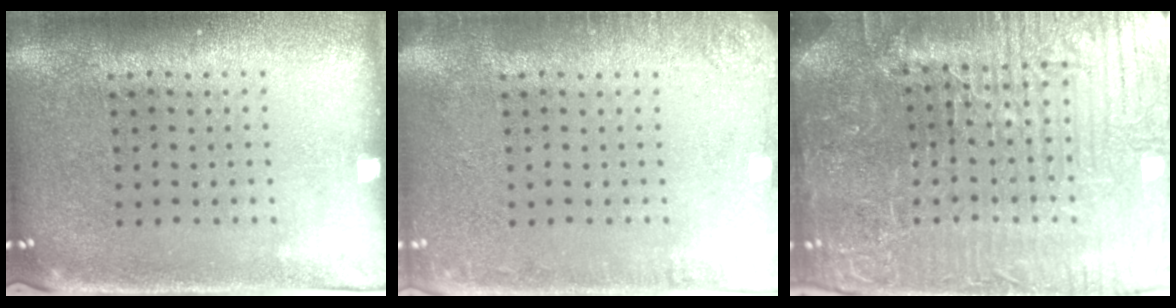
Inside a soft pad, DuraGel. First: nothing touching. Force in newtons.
{"total": 1.7, "press": 1.7, "slide": 0.3}
{"total": 6.5, "press": 5.9, "slide": 2.8}